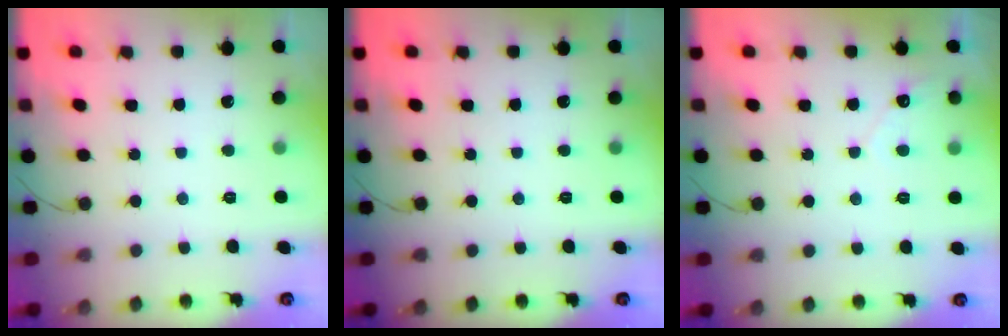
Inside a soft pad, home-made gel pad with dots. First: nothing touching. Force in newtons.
{"total": 0.0}
{"total": 2.8, "press": 2.8, "slide": 0.2}